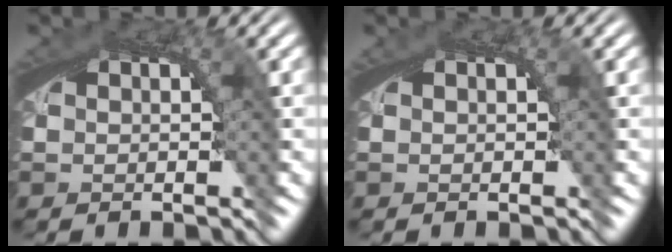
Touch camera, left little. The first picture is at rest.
{"total": 0.5, "force": [-0.2, -0.2, -0.4], "torque": [0.007, -0.001, -0.003]}